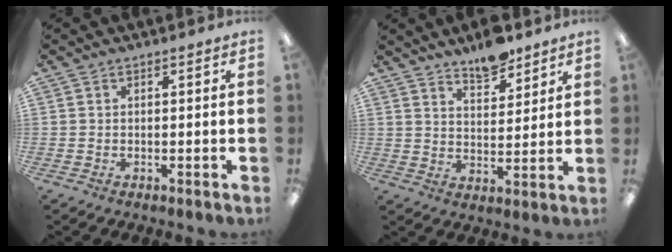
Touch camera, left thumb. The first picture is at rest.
{"total": 7.9, "force": [6.7, 2.9, 2.8], "torque": [-0.025, -0.046, 0.116]}